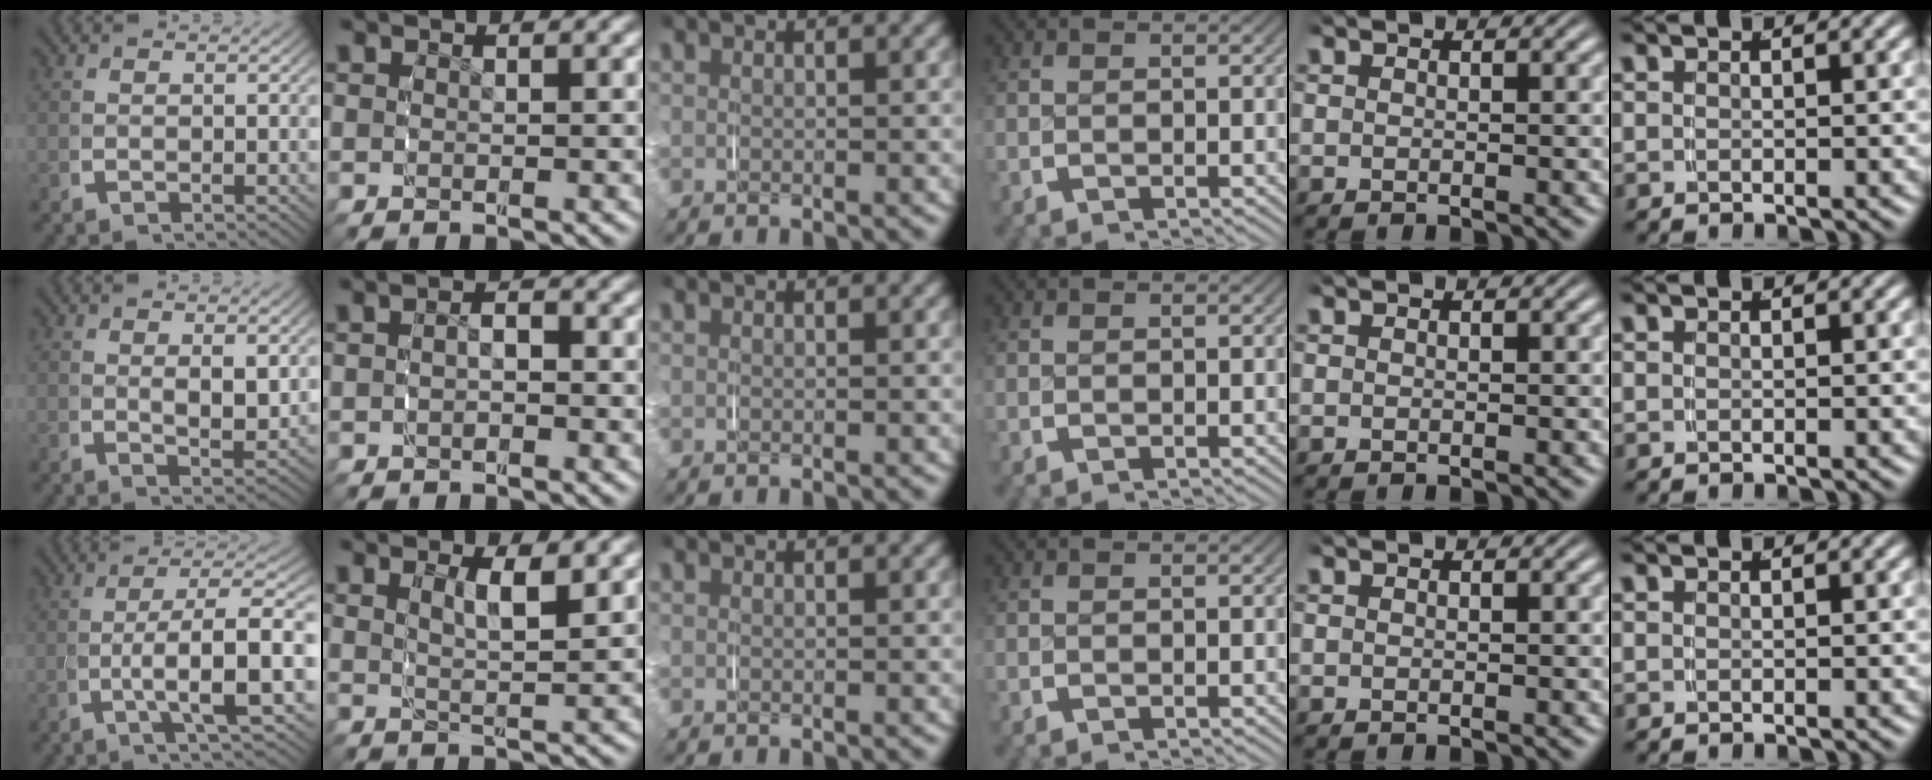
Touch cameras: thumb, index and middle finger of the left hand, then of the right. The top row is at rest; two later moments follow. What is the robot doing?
{"motion": "grasp_and_lifting", "object": "map"}